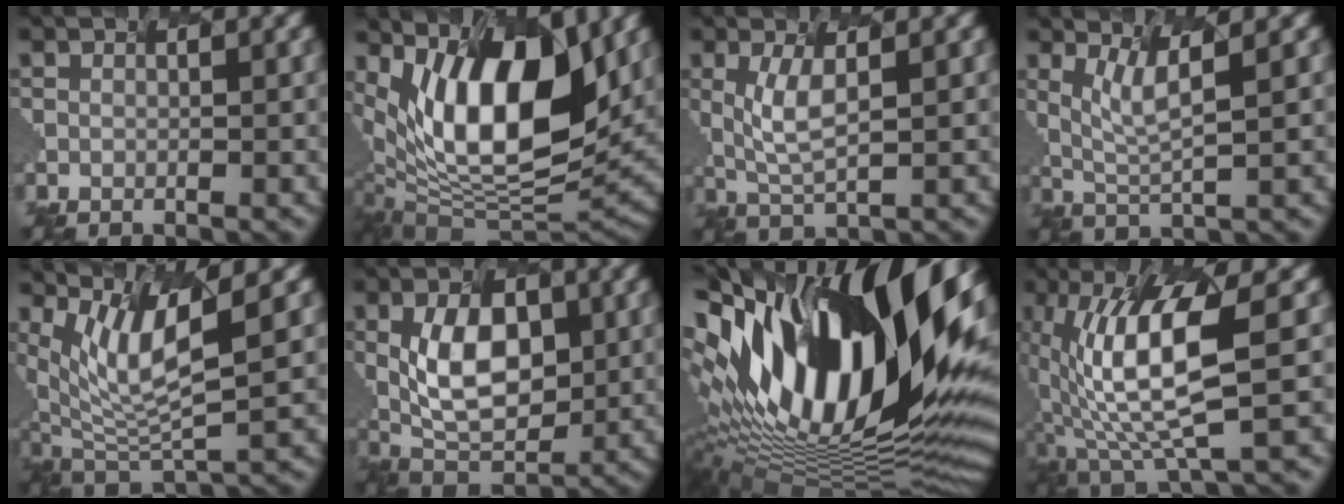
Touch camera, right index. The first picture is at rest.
{"total": 12.8, "force": [4.2, 5.4, 10.8], "torque": [-0.181, -0.002, 0.072]}
{"total": 3.1, "force": [0.0, 0.8, 3.0], "torque": [-0.079, -0.005, 0.008]}
{"total": 3.0, "force": [0.9, 0.3, 2.8], "torque": [-0.072, -0.008, 0.030]}
{"total": 6.8, "force": [3.0, 1.4, 5.9], "torque": [-0.126, -0.001, 0.071]}
{"total": 6.8, "force": [-0.2, 4.2, 5.4], "torque": [-0.106, -0.003, 0.000]}
{"total": 18.3, "force": [3.2, 8.1, 16.1], "torque": [-0.282, -0.001, 0.045]}
{"total": 9.6, "force": [-0.2, 2.6, 9.2], "torque": [-0.176, -0.007, 0.003]}